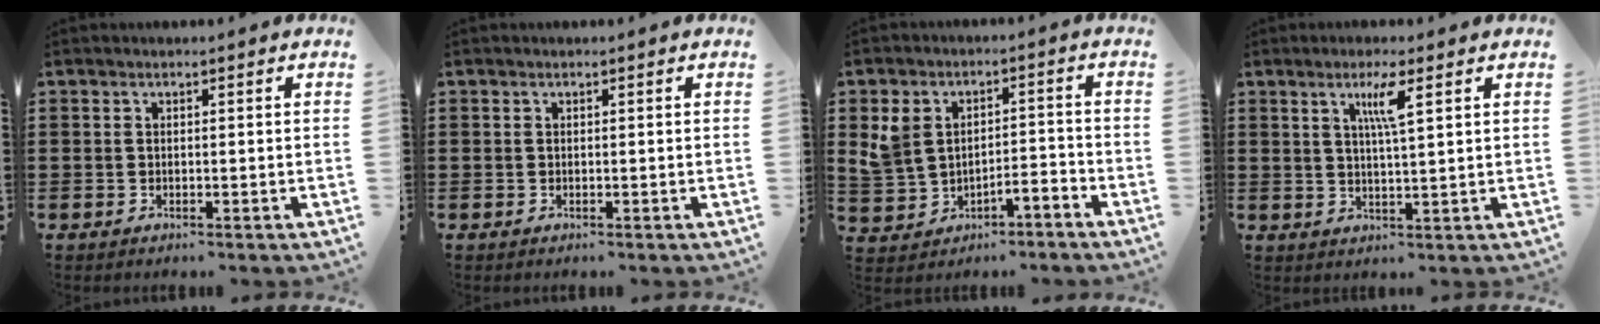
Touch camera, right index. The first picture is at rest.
{"total": 0.0}
{"total": 4.2, "force": [-1.5, 3.2, 2.3], "torque": [-0.065, 0.008, -0.034]}
{"total": 4.3, "force": [2.1, 0.1, 3.8], "torque": [-0.073, -0.002, 0.031]}